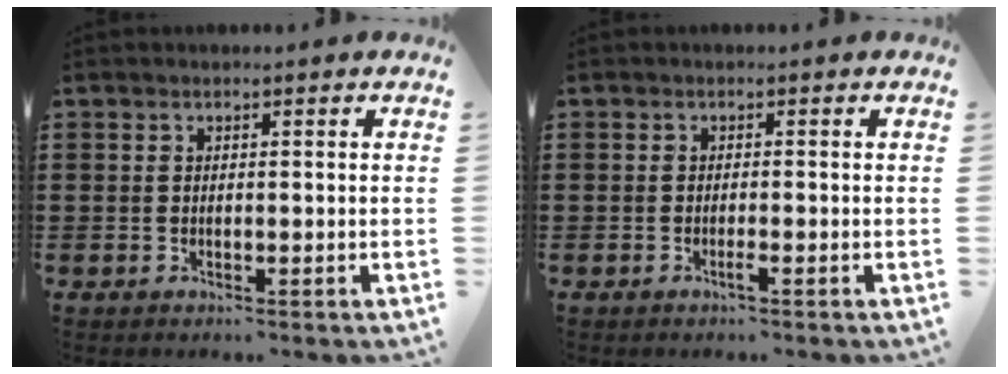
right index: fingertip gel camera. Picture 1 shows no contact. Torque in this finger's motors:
{"motor_torque": [-0.02, 0.09, 0.00, 0.04]}